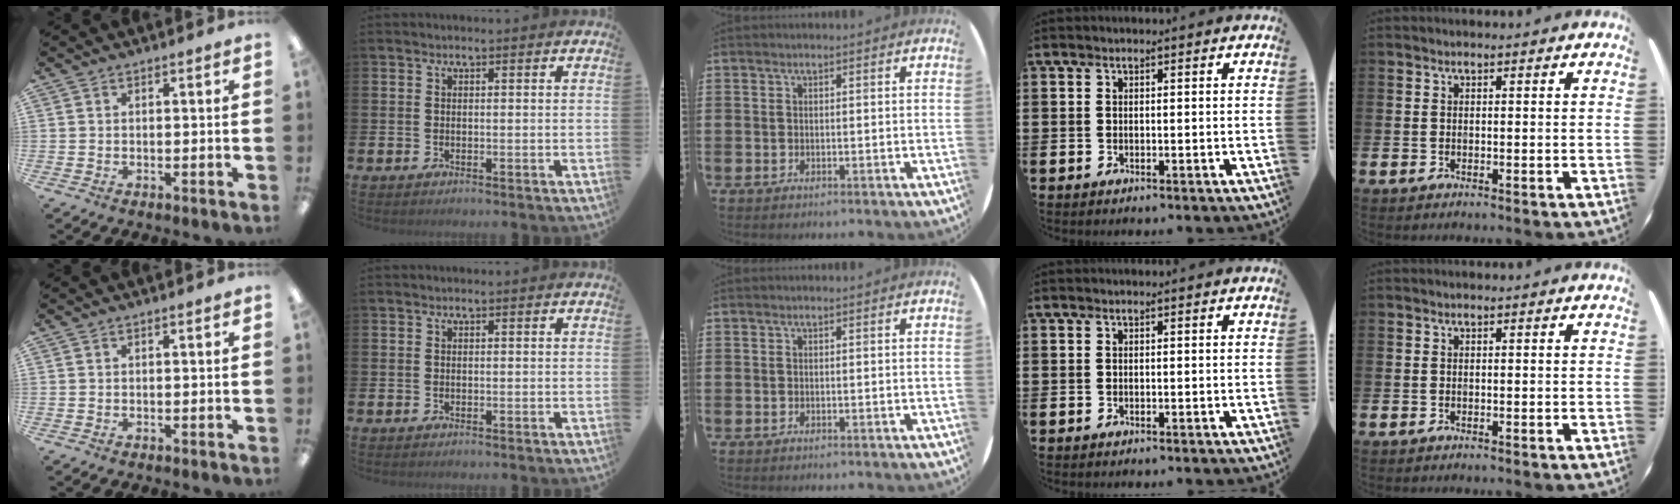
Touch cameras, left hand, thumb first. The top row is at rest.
{}